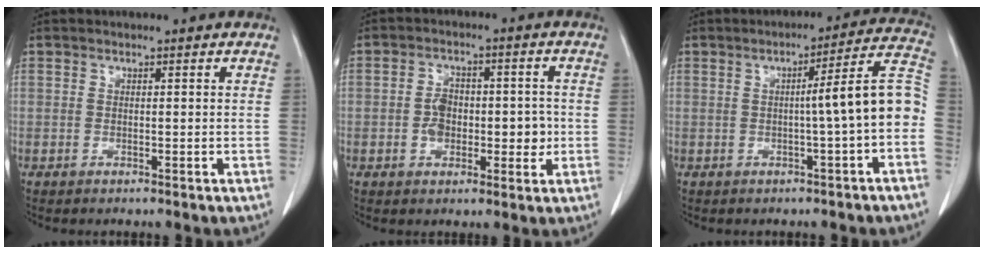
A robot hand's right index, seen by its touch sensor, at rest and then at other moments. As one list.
[{"total": 6.8, "force": [-0.9, 4.1, 5.3], "torque": [-0.077, 0.014, -0.012]}, {"total": 9.3, "force": [-1.4, -0.7, 9.2], "torque": [-0.117, 0.025, -0.025]}]